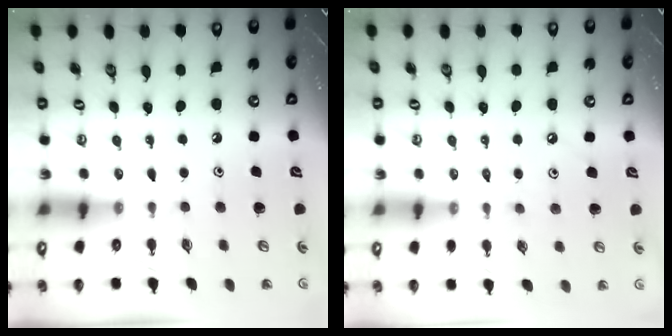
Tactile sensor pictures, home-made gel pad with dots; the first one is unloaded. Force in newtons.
{"total": 2.6, "press": 2.6, "slide": 0.4}